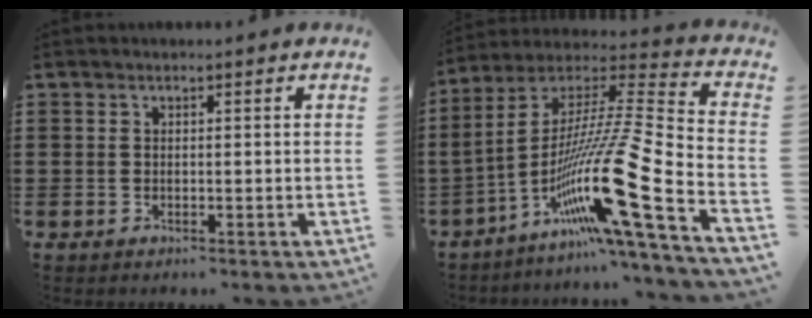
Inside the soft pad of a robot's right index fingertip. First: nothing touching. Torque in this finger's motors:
{"motor_torque": [2.14, 0.00, 1.05, 0.21]}